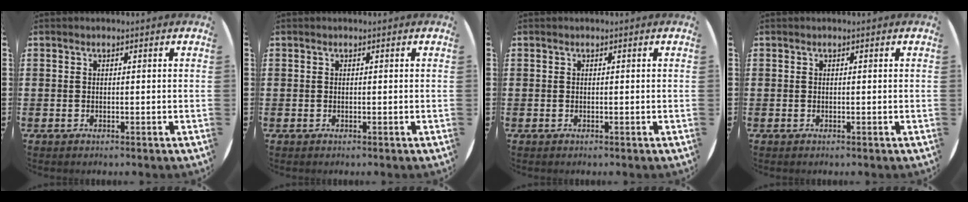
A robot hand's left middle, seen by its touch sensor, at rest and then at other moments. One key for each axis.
{"total": 0.0}
{"total": 0.0}
{"total": 0.0}